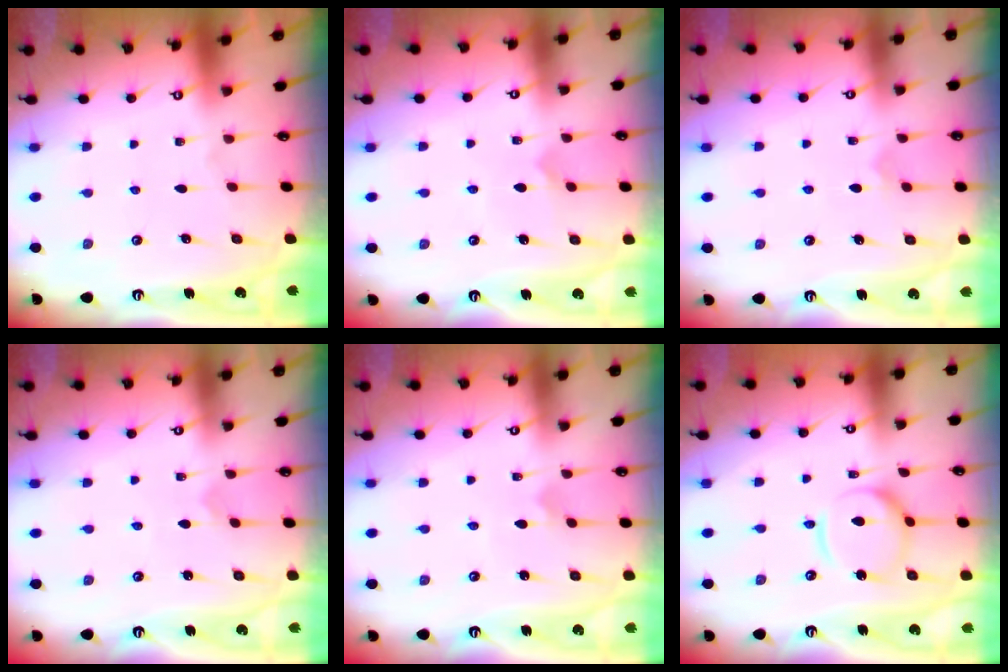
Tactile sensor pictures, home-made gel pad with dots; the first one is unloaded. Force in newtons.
{"total": 5.5, "press": 5.5, "slide": 0.5}
{"total": 4.9, "press": 4.9, "slide": 0.3}
{"total": 2.3, "press": 2.3, "slide": 0.2}
{"total": 2.0, "press": 2.0, "slide": 0.1}
{"total": 10.3, "press": 10.3, "slide": 0.9}